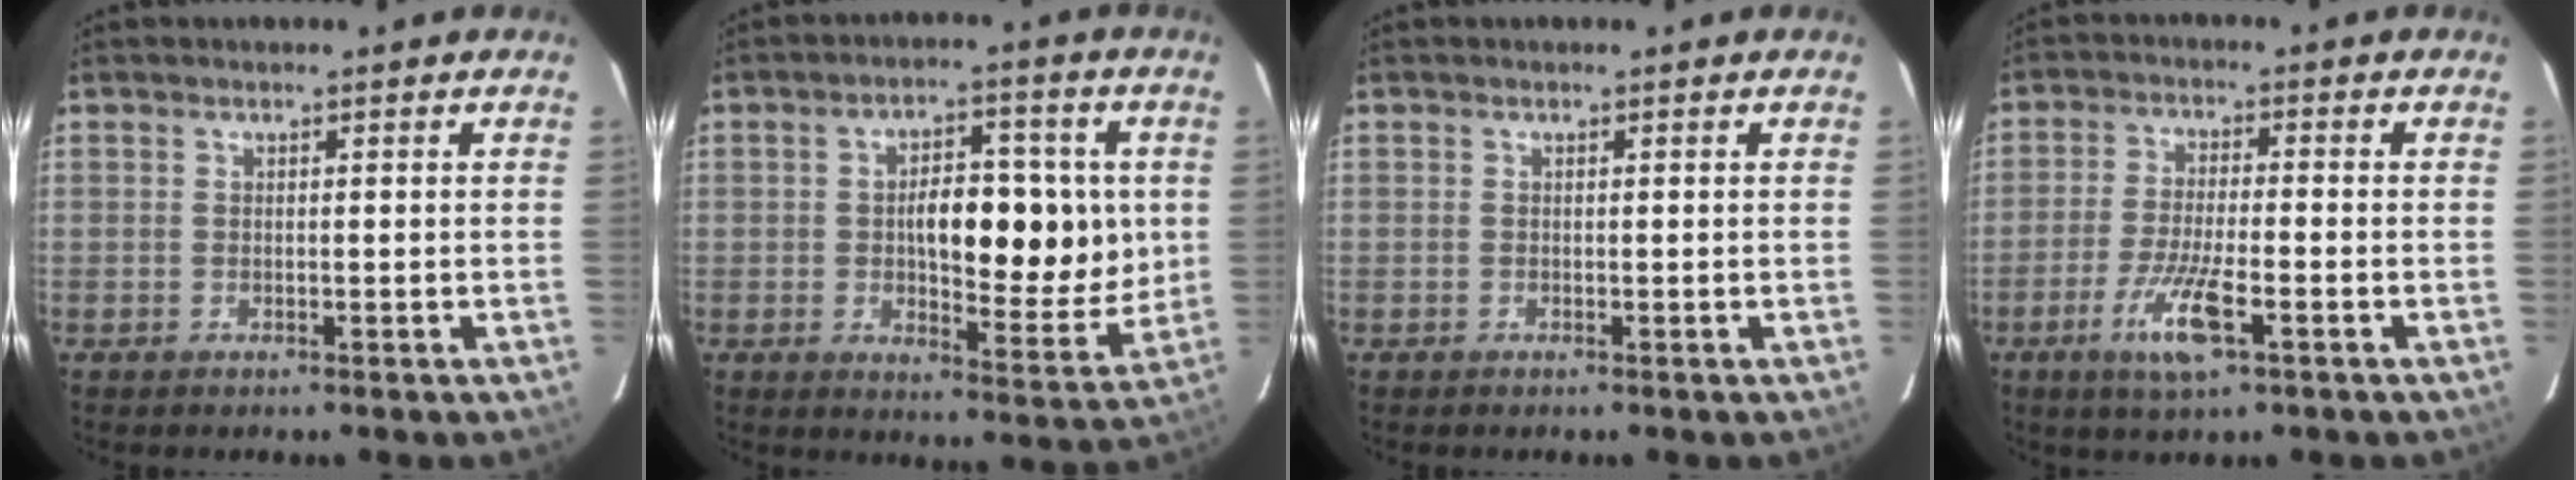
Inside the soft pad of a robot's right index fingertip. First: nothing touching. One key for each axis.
{"total": 13.0, "fx": 0.9, "fy": 5.2, "fz": 11.9, "tx": -0.171, "ty": 0.012, "tz": 0.020}
{"total": 0.0}
{"total": 7.8, "fx": -3.6, "fy": 1.0, "fz": 6.8, "tx": -0.135, "ty": -0.014, "tz": -0.063}